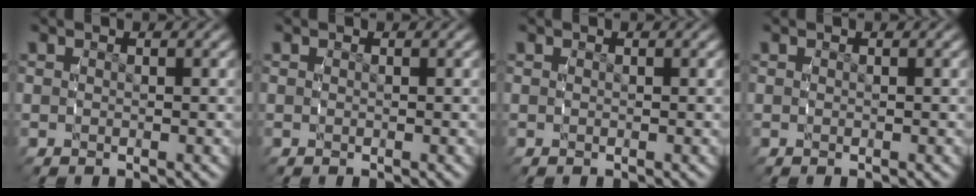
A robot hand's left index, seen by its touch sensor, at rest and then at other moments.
{"total": 0.0}
{"total": 0.0}
{"total": 0.0}